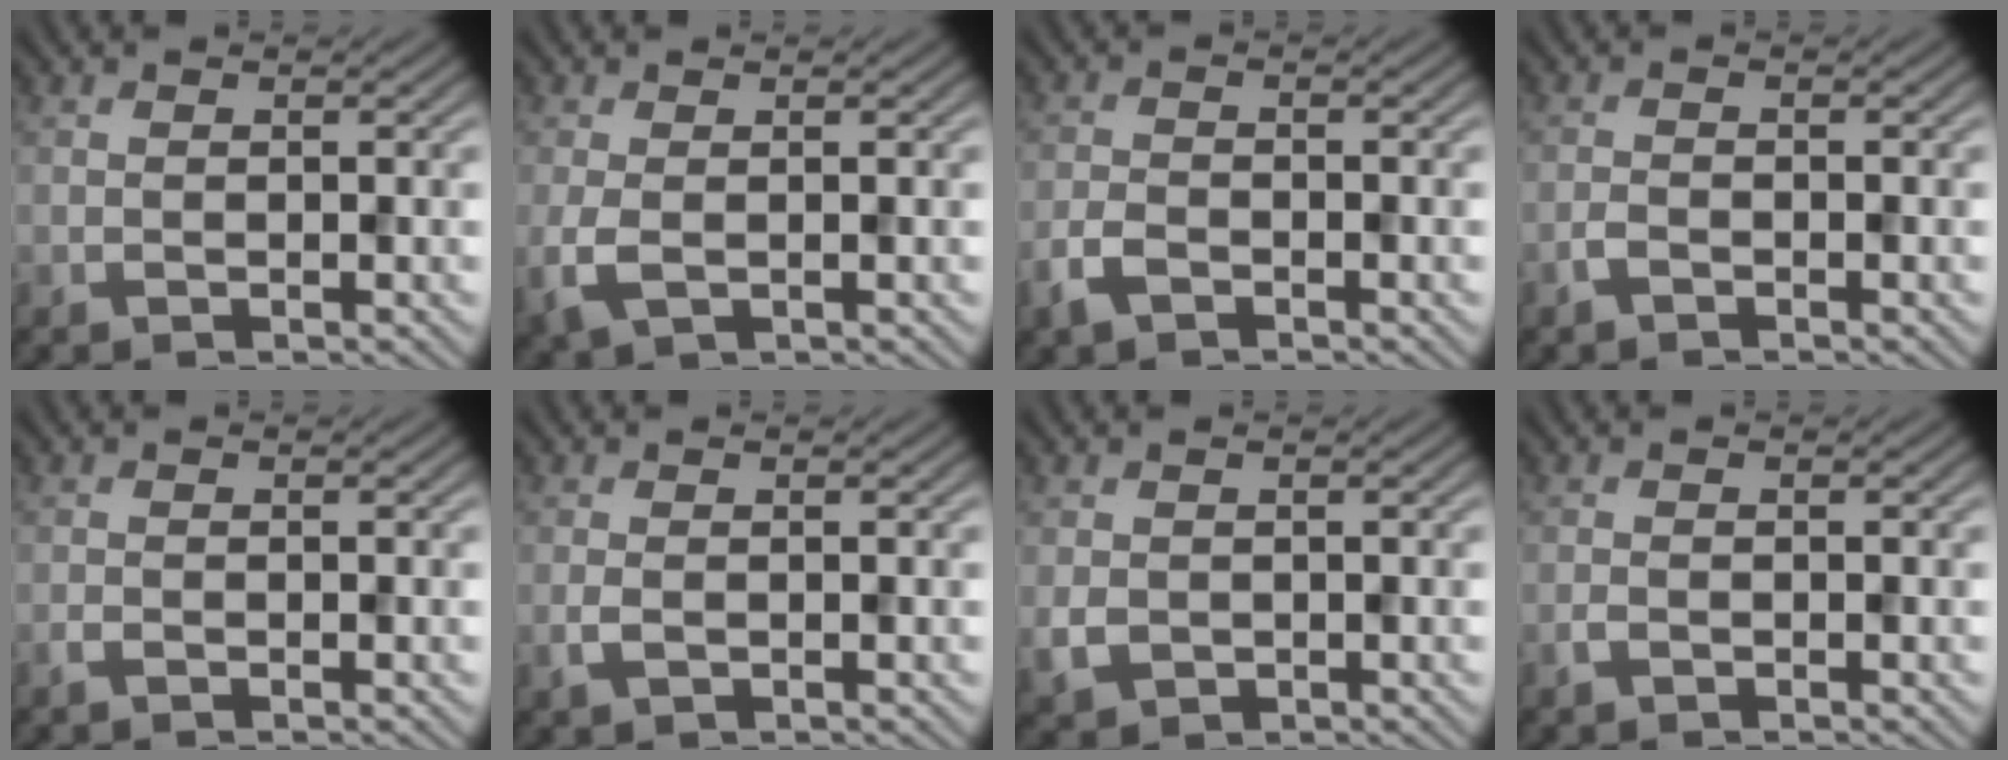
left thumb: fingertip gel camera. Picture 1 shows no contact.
{"total": 2.8, "force": [-0.3, 1.4, 2.4], "torque": [-0.068, -0.007, -0.009]}
{"total": 2.7, "force": [-1.8, 1.3, 1.6], "torque": [-0.038, -0.003, -0.044]}
{"total": 1.2, "force": [-0.9, 0.4, 0.7], "torque": [-0.016, 0.002, -0.022]}
{"total": 0.7, "force": [-0.5, 0.2, 0.5], "torque": [-0.010, -0.001, -0.010]}
{"total": 1.4, "force": [-0.3, 0.6, 1.2], "torque": [-0.030, -0.002, -0.008]}
{"total": 2.3, "force": [-0.2, 1.9, 1.2], "torque": [-0.031, -0.007, -0.003]}
{"total": 0.8, "force": [-0.4, 0.3, 0.6], "torque": [-0.013, 0.001, -0.010]}